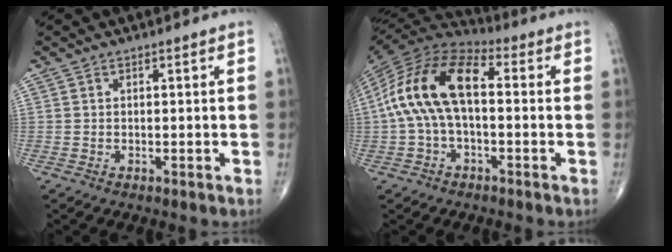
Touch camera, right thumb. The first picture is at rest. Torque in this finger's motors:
{"motor_torque": [2.19, 2.19, 0.43, -0.14, 0.17]}